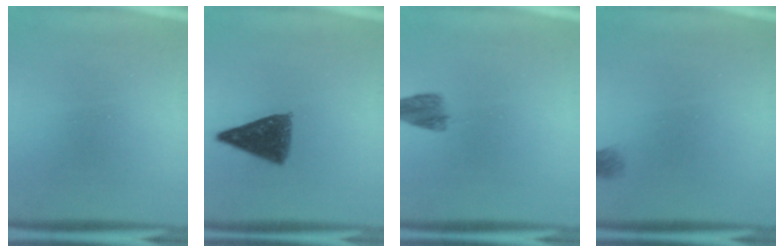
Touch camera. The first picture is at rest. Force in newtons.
{"total": 7.0}
{"total": 2.1}
{"total": 1.1}